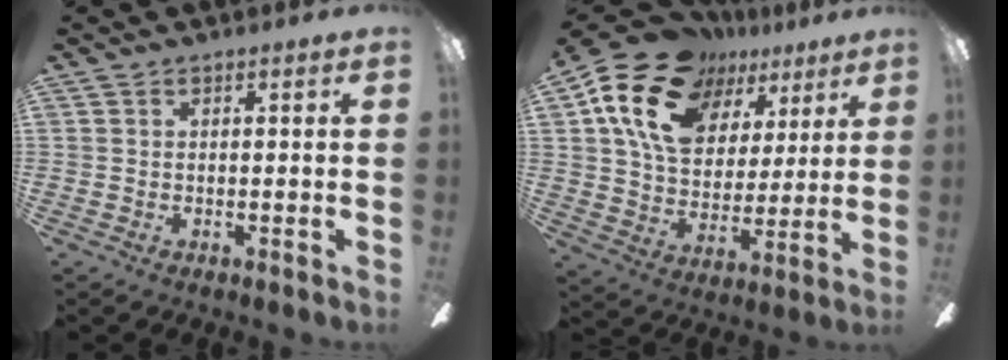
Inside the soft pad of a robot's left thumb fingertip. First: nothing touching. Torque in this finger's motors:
{"motor_torque": [0.90, 0.99, 1.37, -1.39, 0.52]}